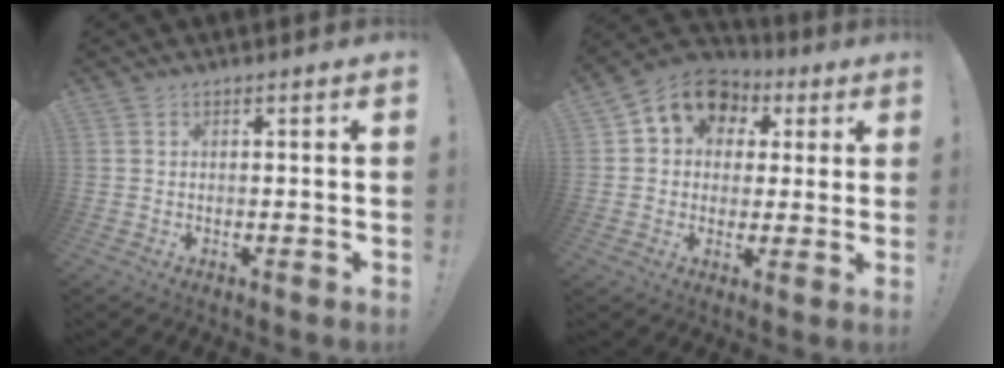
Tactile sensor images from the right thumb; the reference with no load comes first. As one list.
[{"total": 11.1, "force": [4.3, 9.0, 4.9], "torque": [-0.068, -0.017, 0.082]}]